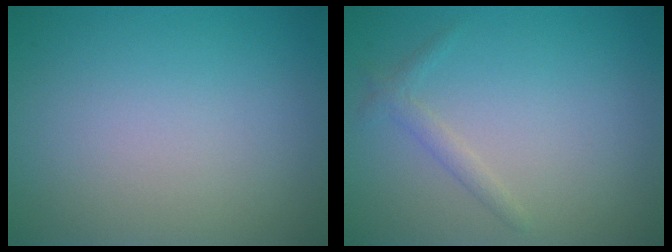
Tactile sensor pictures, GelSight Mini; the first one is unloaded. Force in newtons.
{"total": 1.2, "press": 1.2, "slide": 0.1}